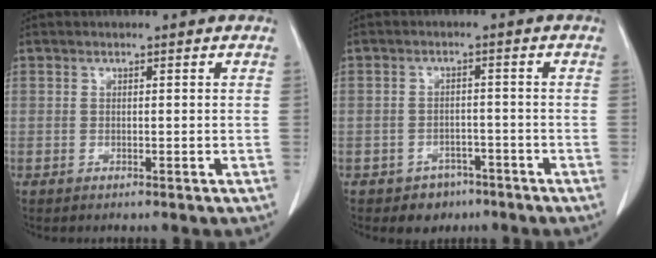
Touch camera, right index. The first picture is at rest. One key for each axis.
{"total": 4.0, "fx": -2.7, "fy": 2.9, "fz": 0.7, "tx": -0.009, "ty": 0.012, "tz": -0.032}